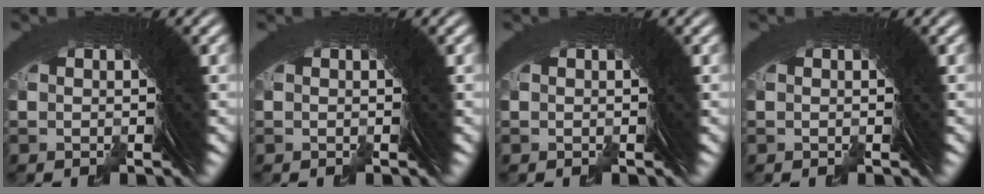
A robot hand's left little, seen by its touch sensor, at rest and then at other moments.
{"total": 0.0}
{"total": 0.0}
{"total": 0.0}